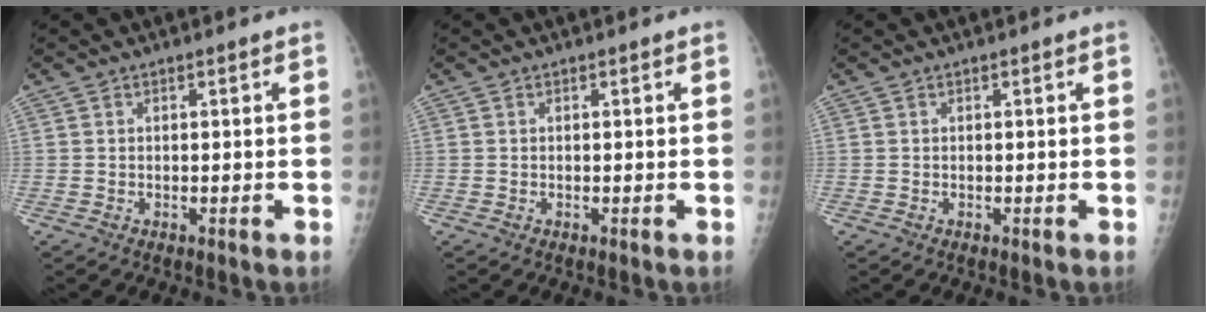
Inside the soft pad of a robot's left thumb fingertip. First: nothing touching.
{"total": 0.0}
{"total": 0.0}